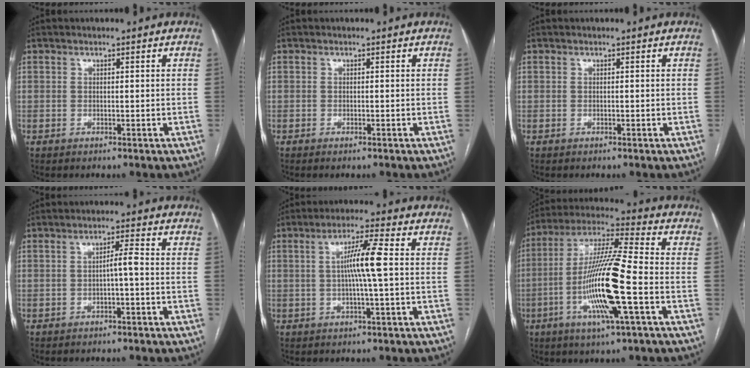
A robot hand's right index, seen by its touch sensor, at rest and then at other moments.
{"total": 0.5, "force": [-0.5, 0.0, 0.3], "torque": [-0.004, -0.001, -0.006]}
{"total": 0.0}
{"total": 2.4, "force": [-0.5, 0.1, 2.3], "torque": [-0.035, 0.004, -0.010]}
{"total": 6.5, "force": [0.3, -0.5, 6.5], "torque": [-0.117, 0.006, 0.006]}
{"total": 16.2, "force": [-4.4, 0.3, 15.5], "torque": [-0.308, -0.006, -0.086]}